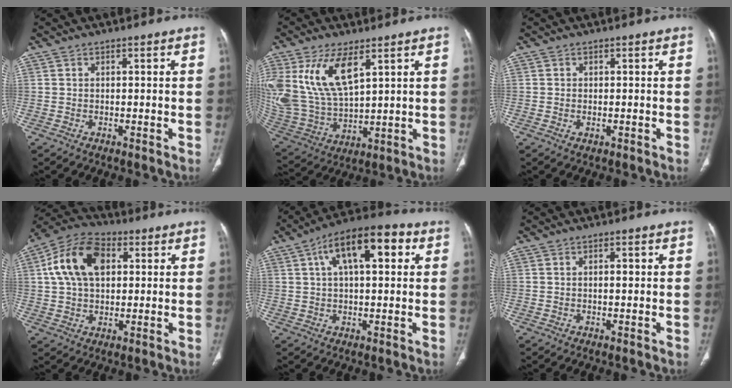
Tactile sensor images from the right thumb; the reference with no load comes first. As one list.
[{"total": 17.4, "force": [7.3, 8.3, 13.4], "torque": [-0.278, -0.025, 0.157]}, {"total": 0.9, "force": [-0.2, 0.6, 0.6], "torque": [-0.013, 0.002, -0.001]}, {"total": 14.2, "force": [3.6, 9.1, 10.3], "torque": [-0.179, 0.015, 0.057]}, {"total": 14.2, "force": [4.8, 6.3, 11.8], "torque": [-0.175, 0.024, 0.069]}, {"total": 1.5, "force": [0.3, 0.6, 1.4], "torque": [-0.024, 0.002, 0.006]}]